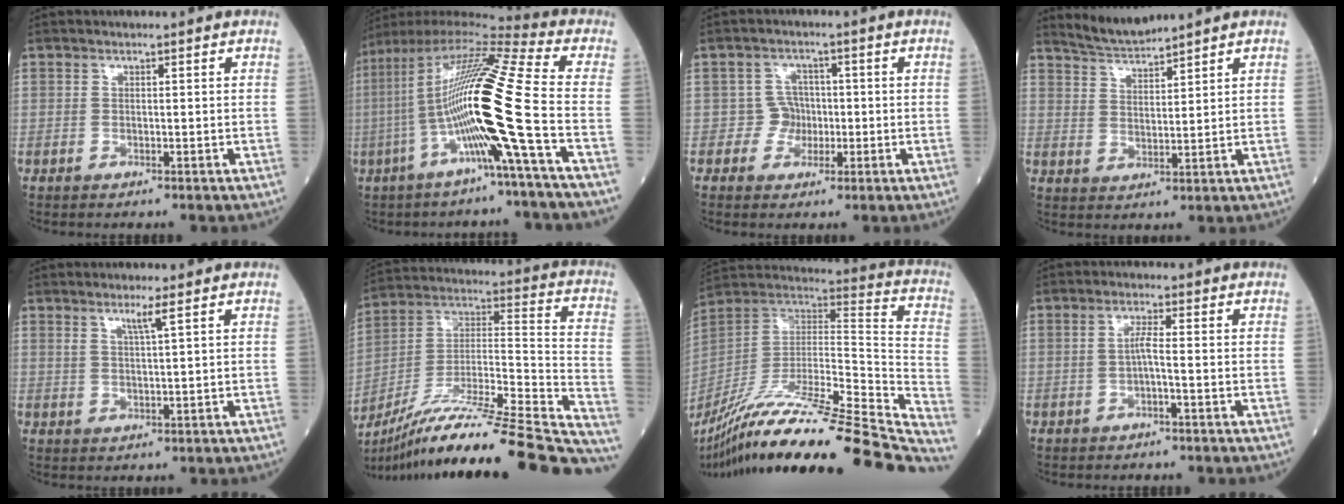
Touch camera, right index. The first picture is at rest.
{"total": 18.7, "force": [-3.9, -1.6, 18.2], "torque": [-0.348, 0.005, -0.086]}
{"total": 3.0, "force": [-0.7, 2.9, 0.4], "torque": [0.001, 0.011, -0.012]}
{"total": 4.3, "force": [4.3, -0.7, 0.1], "torque": [-0.008, -0.003, 0.089]}
{"total": 2.4, "force": [1.4, -0.4, 1.9], "torque": [-0.041, -0.003, 0.031]}
{"total": 33.6, "force": [-28.1, 1.9, 18.3], "torque": [-0.226, -0.021, -0.423]}
{"total": 41.4, "force": [-34.6, 1.6, 22.7], "torque": [-0.287, -0.085, -0.513]}
{"total": 2.2, "force": [-0.5, 0.0, 2.2], "torque": [-0.041, 0.002, -0.009]}